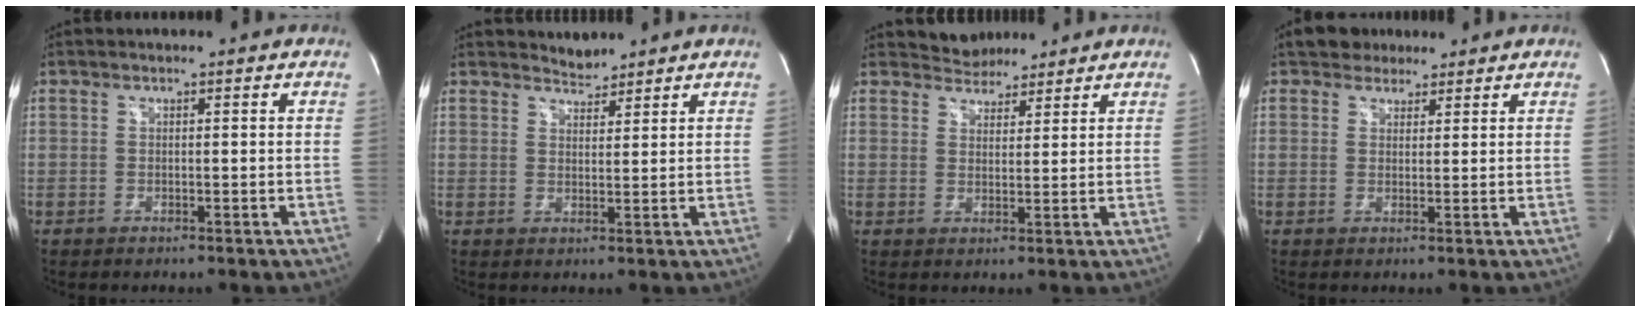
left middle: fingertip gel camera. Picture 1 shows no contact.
{"total": 2.3, "force": [2.2, 0.5, -0.3], "torque": [0.002, 0.002, 0.040]}
{"total": 4.2, "force": [3.8, 1.6, -0.1], "torque": [0.000, 0.012, 0.064]}
{"total": 3.7, "force": [2.8, 2.3, 0.4], "torque": [-0.006, 0.017, 0.044]}